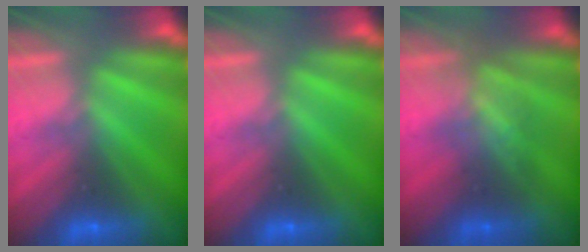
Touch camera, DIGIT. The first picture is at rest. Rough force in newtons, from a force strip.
{"total": 0.0}
{"total": 3.2}